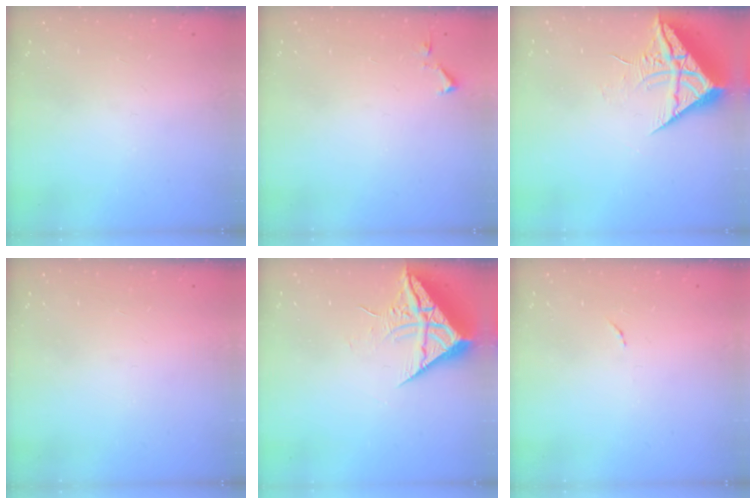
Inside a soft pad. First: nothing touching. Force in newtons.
{"total": 3.1, "press": 3.1, "slide": 0.6}
{"total": 10.0, "press": 9.9, "slide": 1.0}
{"total": 1.6, "press": 1.6, "slide": 0.1}
{"total": 10.4, "press": 10.4, "slide": 0.8}
{"total": 3.3, "press": 3.3, "slide": 0.1}